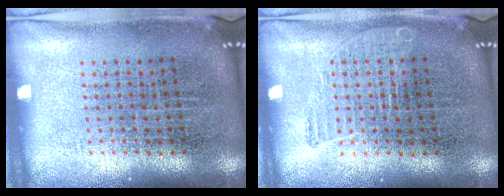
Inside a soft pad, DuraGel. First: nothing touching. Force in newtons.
{"total": 1.0, "press": 1.0, "slide": 0.2}